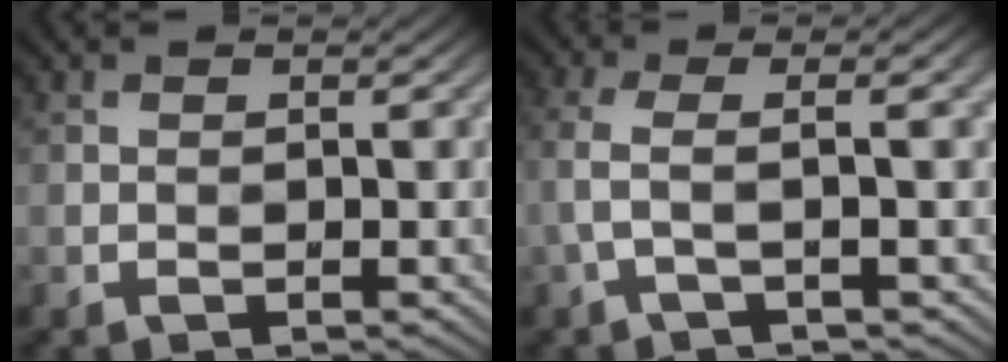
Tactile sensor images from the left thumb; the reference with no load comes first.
{"total": 4.3, "force": [0.2, 0.9, 4.2], "torque": [-0.073, 0.013, -0.014]}